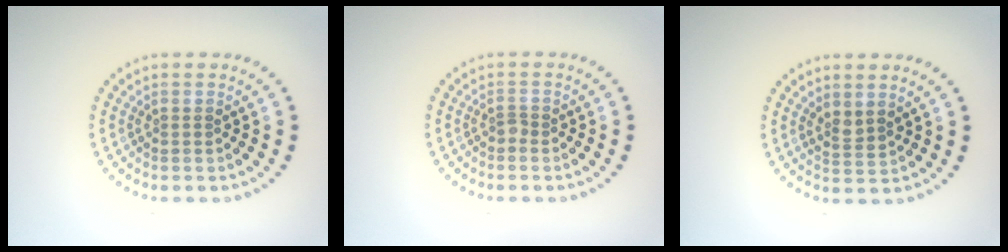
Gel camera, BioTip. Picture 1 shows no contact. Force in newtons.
{"total": 0.8, "press": 0.6, "slide": 0.6}
{"total": 1.5, "press": 1.2, "slide": 0.9}